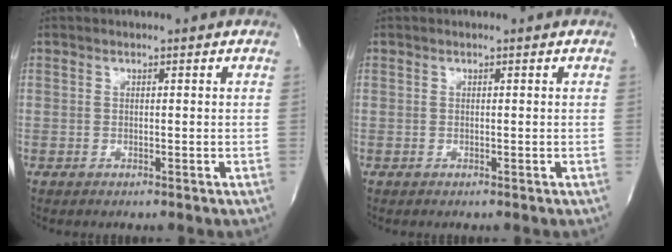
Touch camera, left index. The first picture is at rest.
{"total": 0.0}